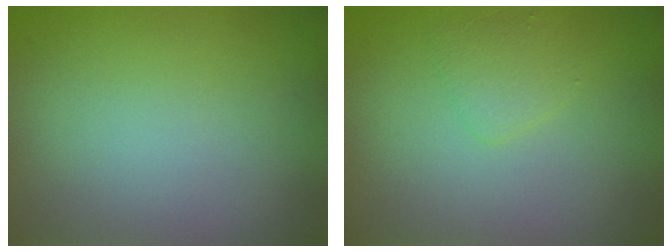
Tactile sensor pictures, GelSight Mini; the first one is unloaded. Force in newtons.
{"total": 1.4, "press": 1.4, "slide": 0.0}